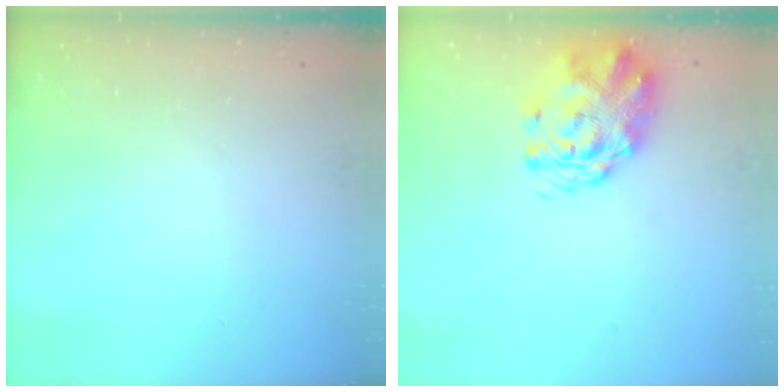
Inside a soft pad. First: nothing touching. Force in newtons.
{"total": 3.0, "press": 2.8, "slide": 1.1}